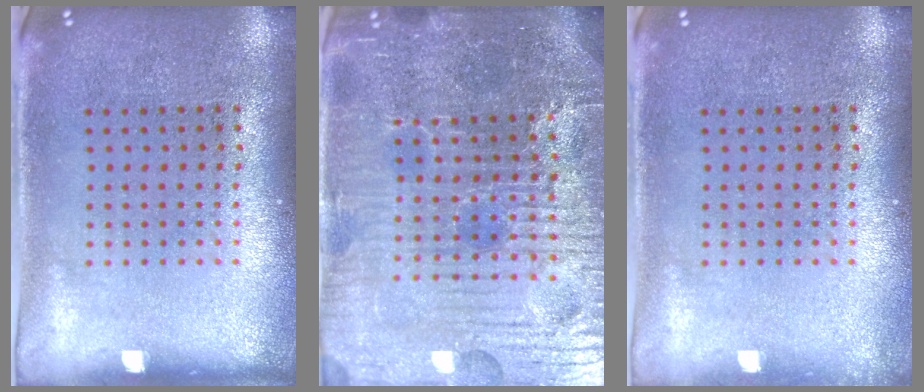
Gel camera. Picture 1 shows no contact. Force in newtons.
{"total": 6.2, "press": 5.7, "slide": 2.4}
{"total": 0.5, "press": 0.5, "slide": 0.2}